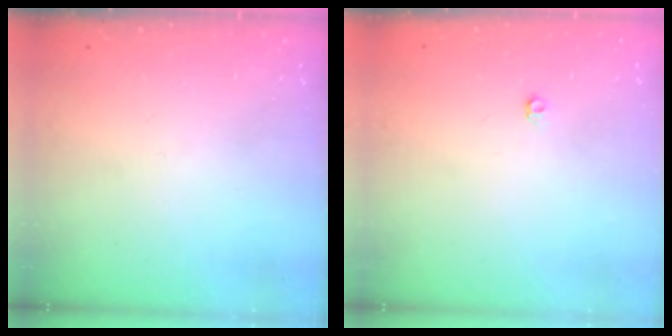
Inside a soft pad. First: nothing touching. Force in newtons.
{"total": 3.6, "press": 3.5, "slide": 0.6}